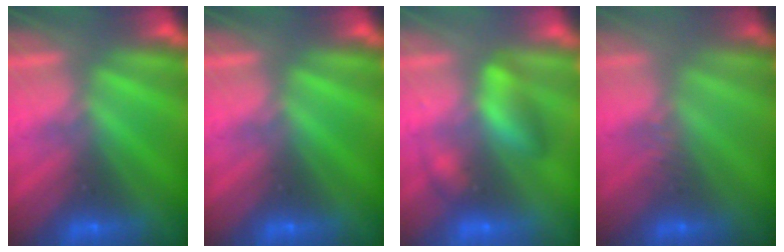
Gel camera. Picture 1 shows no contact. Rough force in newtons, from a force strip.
{"total": 0.0}
{"total": 2.7}
{"total": 3.2}